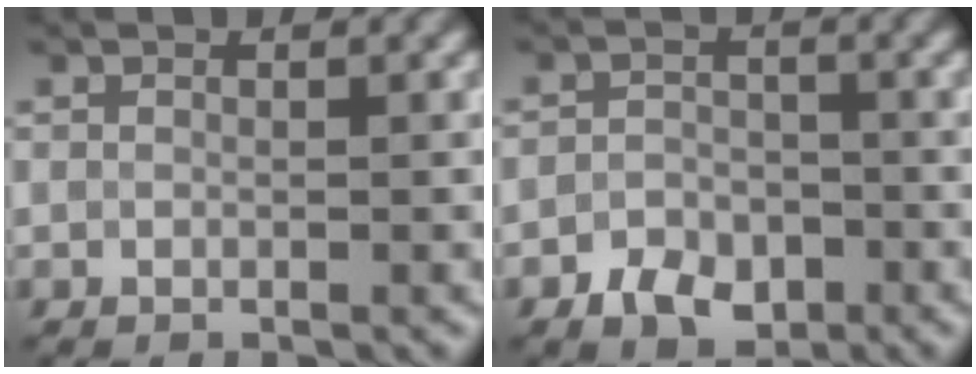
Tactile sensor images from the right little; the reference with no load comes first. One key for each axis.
{"total": 3.5, "fx": -1.9, "fy": 2.4, "fz": 1.8, "tx": -0.025, "ty": -0.002, "tz": -0.040}